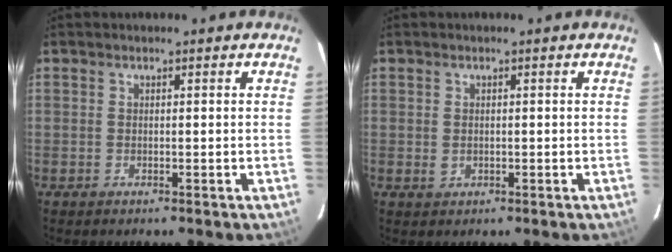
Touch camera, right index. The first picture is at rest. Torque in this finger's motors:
{"motor_torque": [0.28, 0.09, -0.07, 0.02]}